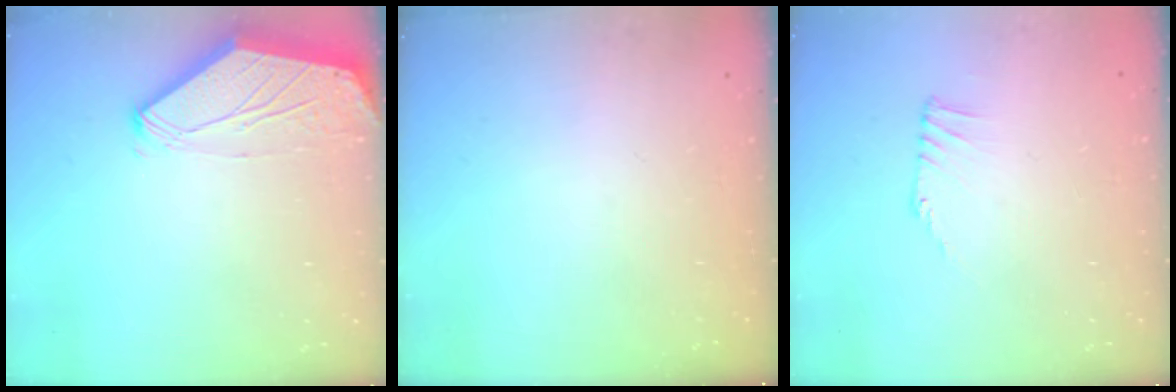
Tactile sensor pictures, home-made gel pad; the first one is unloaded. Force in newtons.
{"total": 0.0}
{"total": 0.8, "press": 0.8, "slide": 0.2}